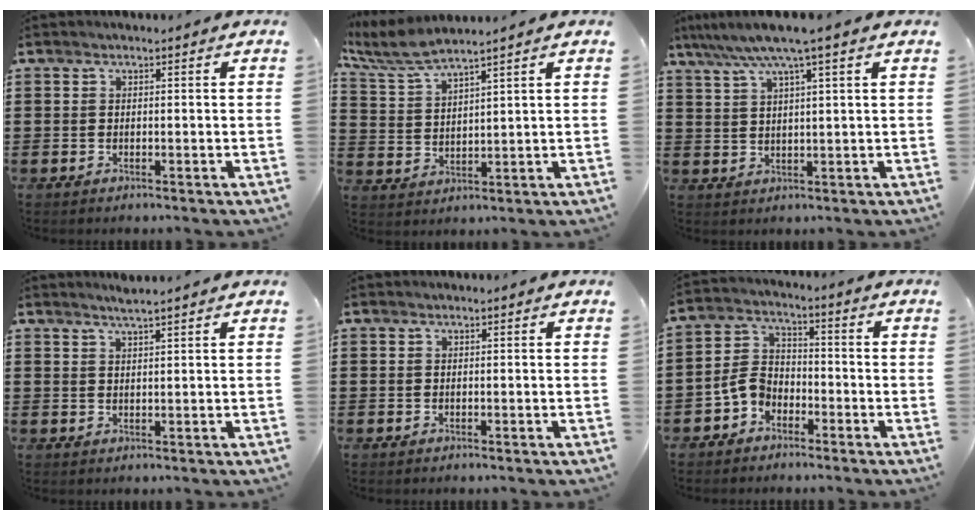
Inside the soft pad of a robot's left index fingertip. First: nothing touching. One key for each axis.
{"total": 5.6, "fx": 4.9, "fy": 0.3, "fz": 2.8, "tx": -0.072, "ty": -0.017, "tz": 0.086}
{"total": 5.8, "fx": 3.9, "fy": -0.3, "fz": 4.2, "tx": -0.092, "ty": -0.009, "tz": 0.065}
{"total": 1.9, "fx": 1.7, "fy": -0.4, "fz": 0.8, "tx": -0.018, "ty": 0.000, "tz": 0.033}
{"total": 0.0}
{"total": 5.4, "fx": -3.3, "fy": 3.5, "fz": 2.5, "tx": -0.076, "ty": 0.005, "tz": -0.073}